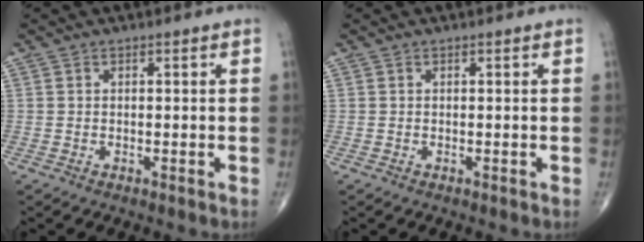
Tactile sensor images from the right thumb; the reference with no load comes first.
{"total": 0.0}